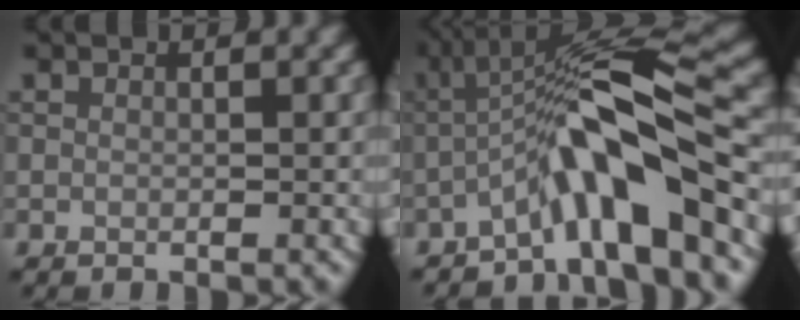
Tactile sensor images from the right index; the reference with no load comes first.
{"total": 8.3, "force": [-3.8, 1.2, 7.3], "torque": [-0.118, 0.020, -0.074]}